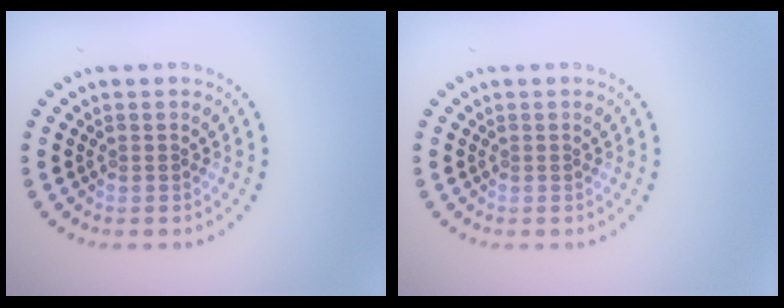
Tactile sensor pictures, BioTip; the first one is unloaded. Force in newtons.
{"total": 0.0}